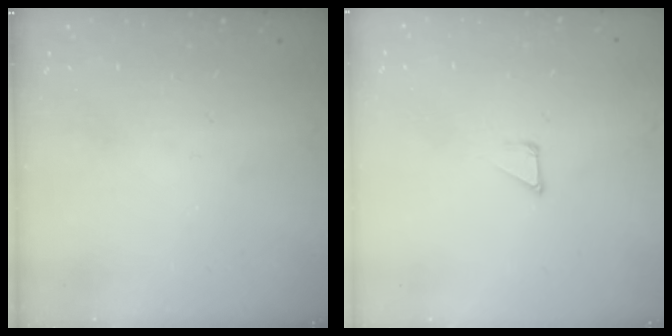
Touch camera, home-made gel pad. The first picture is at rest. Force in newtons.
{"total": 1.2, "press": 1.2, "slide": 0.0}